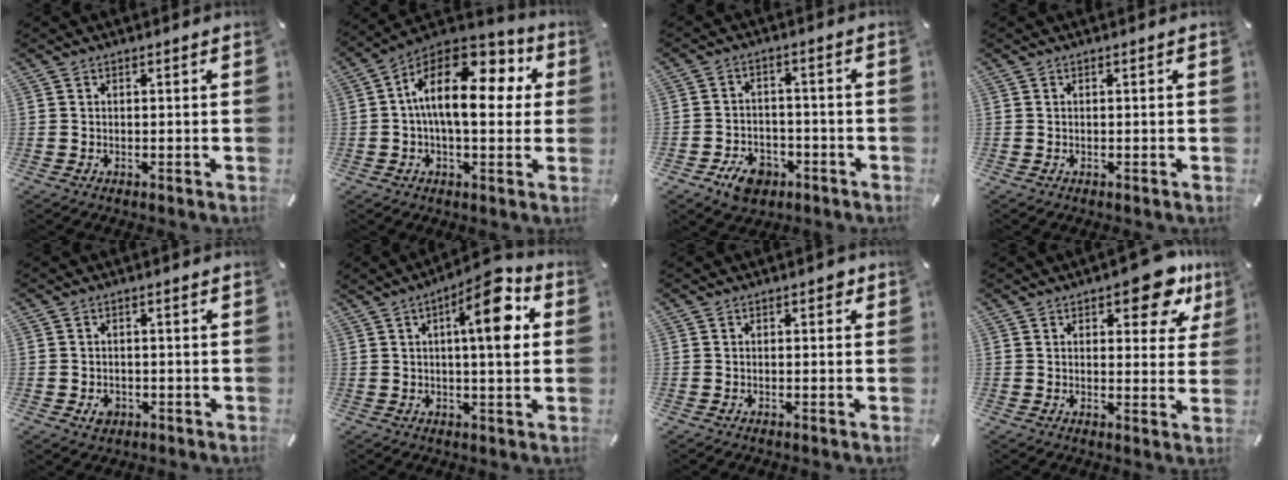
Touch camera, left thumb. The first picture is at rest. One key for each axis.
{"total": 18.6, "fx": 3.5, "fy": 9.8, "fz": 15.4, "tx": -0.269, "ty": -0.018, "tz": 0.053}
{"total": 7.1, "fx": -4.1, "fy": 5.0, "fz": 3.1, "tx": -0.054, "ty": 0.028, "tz": -0.073}
{"total": 0.0}
{"total": 2.9, "fx": -0.9, "fy": 2.3, "fz": 1.5, "tx": -0.025, "ty": -0.001, "tz": -0.019}
{"total": 12.8, "fx": 3.9, "fy": 3.7, "fz": 11.6, "tx": -0.164, "ty": -0.012, "tz": 0.054}
{"total": 1.1, "fx": 0.3, "fy": 0.7, "fz": 0.9, "tx": -0.009, "ty": 0.002, "tz": 0.001}
{"total": 11.4, "fx": 7.1, "fy": 5.0, "fz": 7.4, "tx": -0.078, "ty": -0.039, "tz": 0.116}